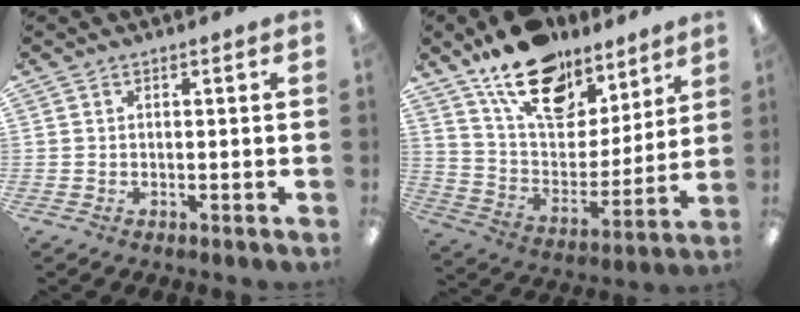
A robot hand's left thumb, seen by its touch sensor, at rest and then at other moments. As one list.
[{"total": 19.2, "force": [14.0, 9.6, 8.9], "torque": [-0.158, -0.084, 0.251]}]